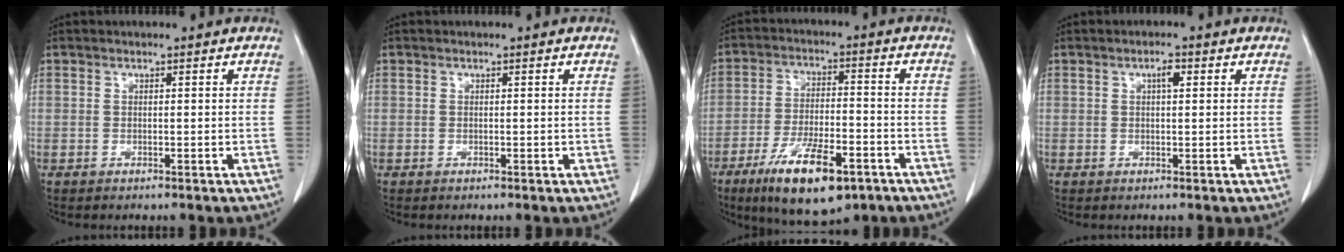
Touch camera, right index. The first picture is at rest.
{"total": 0.0}
{"total": 13.7, "force": [-8.1, 4.1, 10.3], "torque": [-0.185, -0.015, -0.129]}
{"total": 1.7, "force": [0.6, 0.5, 1.5], "torque": [-0.027, 0.003, 0.009]}